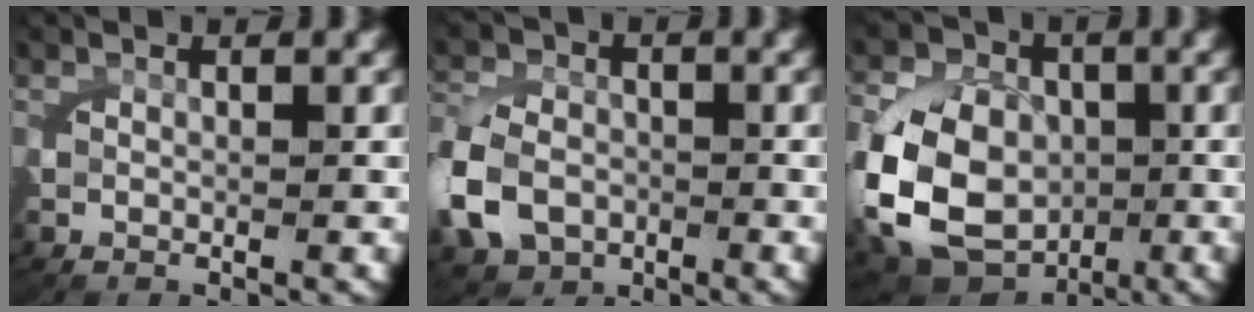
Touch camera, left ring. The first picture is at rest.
{"total": 4.9, "force": [-1.8, 4.0, 2.1], "torque": [-0.052, -0.015, -0.027]}
{"total": 12.9, "force": [-3.0, 11.0, 6.0], "torque": [-0.150, -0.046, -0.044]}